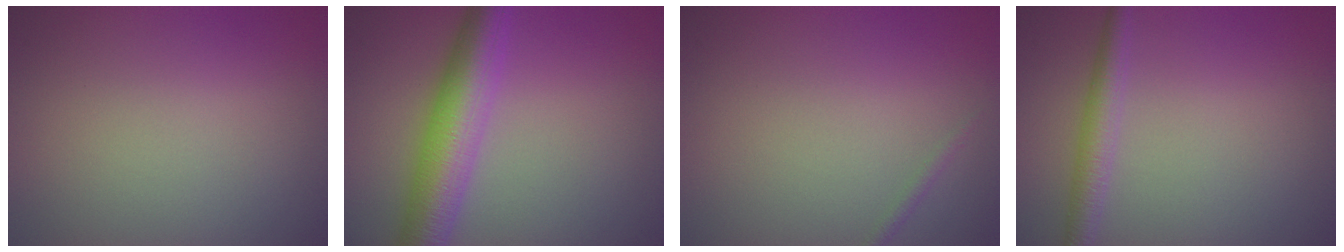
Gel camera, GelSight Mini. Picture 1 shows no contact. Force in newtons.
{"total": 6.6, "press": 6.6, "slide": 0.1}
{"total": 0.6, "press": 0.6, "slide": 0.0}
{"total": 2.4, "press": 2.4, "slide": 0.1}